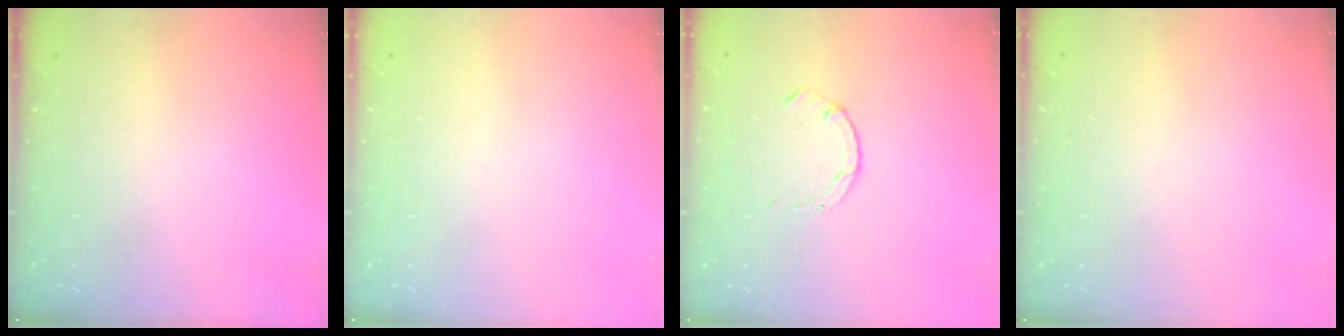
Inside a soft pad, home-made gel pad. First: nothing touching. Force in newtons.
{"total": 0.0}
{"total": 1.0, "press": 1.0, "slide": 0.3}
{"total": 2.5, "press": 2.5, "slide": 0.2}